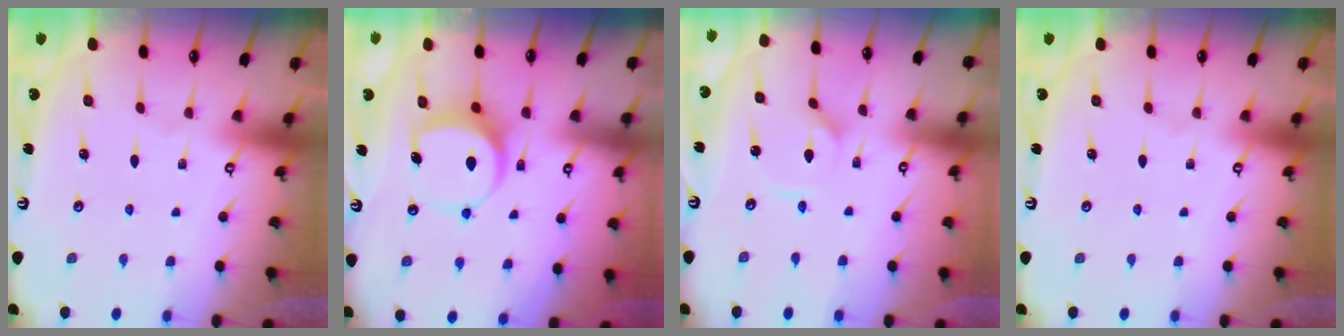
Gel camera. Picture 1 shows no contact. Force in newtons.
{"total": 7.0, "press": 7.0, "slide": 0.6}
{"total": 2.2, "press": 2.2, "slide": 0.3}
{"total": 0.0}